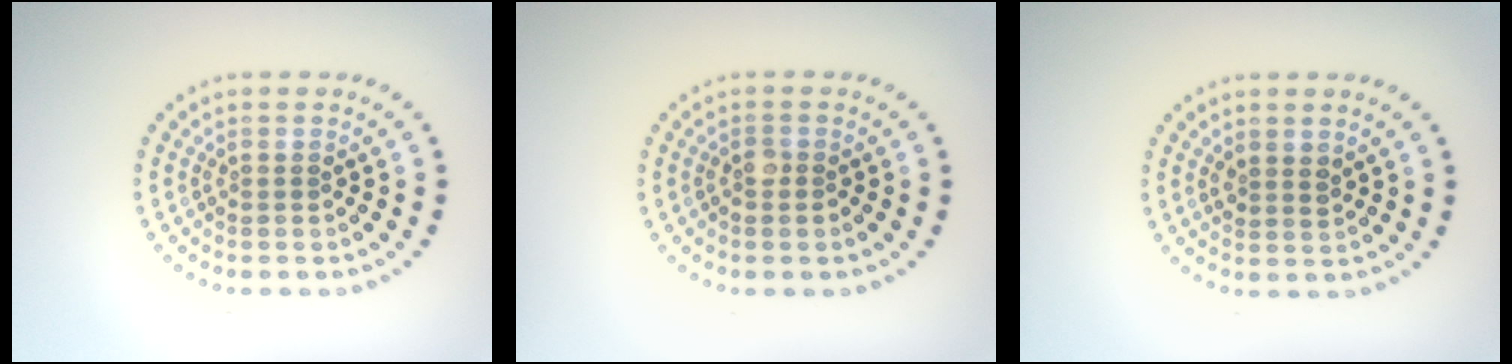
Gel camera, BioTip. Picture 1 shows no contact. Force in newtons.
{"total": 1.0, "press": 0.9, "slide": 0.4}
{"total": 1.3, "press": 1.1, "slide": 0.7}